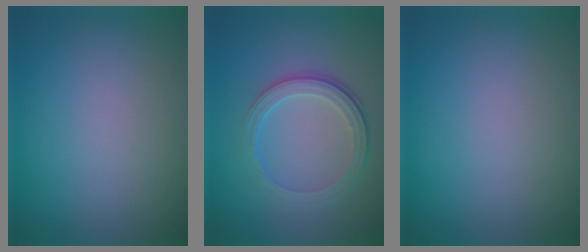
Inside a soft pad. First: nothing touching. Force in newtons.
{"total": 4.2, "press": 2.9, "slide": 3.0}
{"total": 0.0}